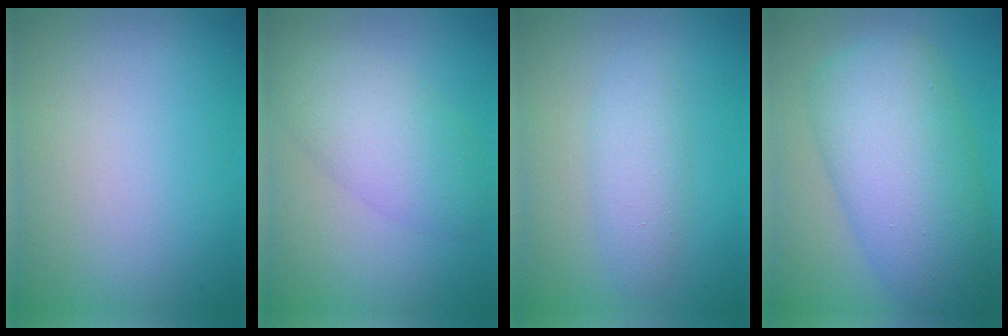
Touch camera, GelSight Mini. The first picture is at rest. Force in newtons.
{"total": 4.7, "press": 4.7, "slide": 0.1}
{"total": 2.7, "press": 2.7, "slide": 0.1}
{"total": 9.5, "press": 9.5, "slide": 0.1}